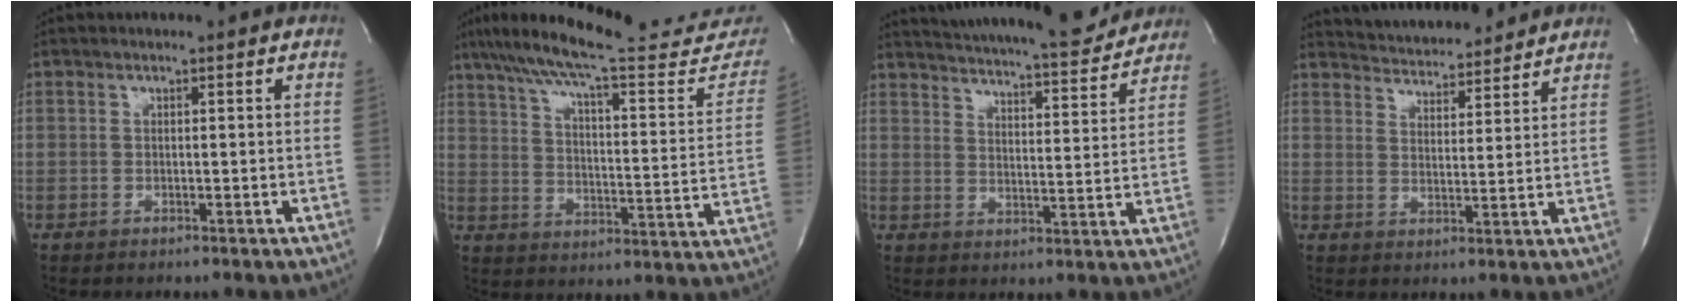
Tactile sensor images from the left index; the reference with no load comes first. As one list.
[{"total": 26.8, "force": [23.4, 3.8, 12.6], "torque": [-0.194, -0.044, 0.301]}, {"total": 18.5, "force": [17.4, 2.4, 5.8], "torque": [-0.092, -0.025, 0.229]}, {"total": 11.2, "force": [10.8, 1.9, 2.4], "torque": [-0.037, 0.006, 0.154]}]